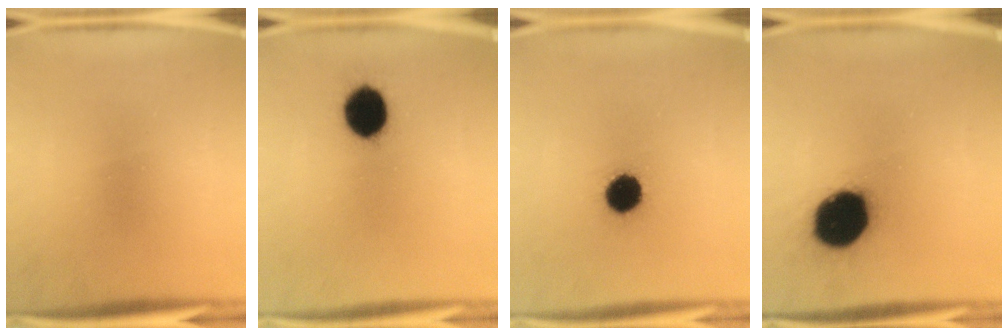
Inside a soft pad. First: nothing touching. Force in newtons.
{"total": 10.1}
{"total": 6.7}
{"total": 19.4}